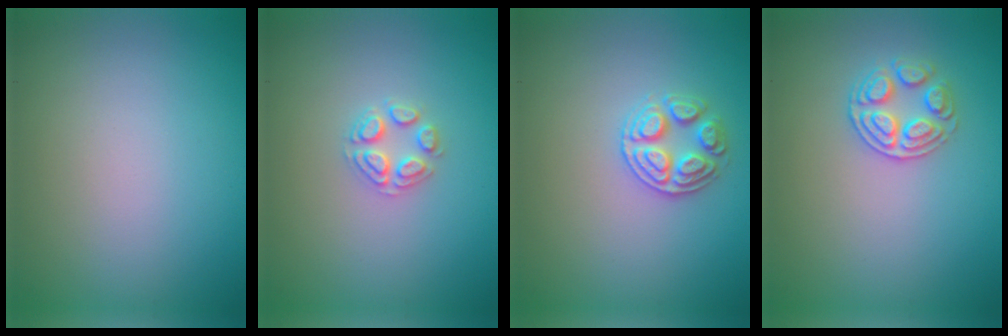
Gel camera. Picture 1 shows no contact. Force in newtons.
{"total": 2.2, "press": 2.2, "slide": 0.2}
{"total": 2.7, "press": 2.6, "slide": 0.4}
{"total": 2.6, "press": 2.6, "slide": 0.4}